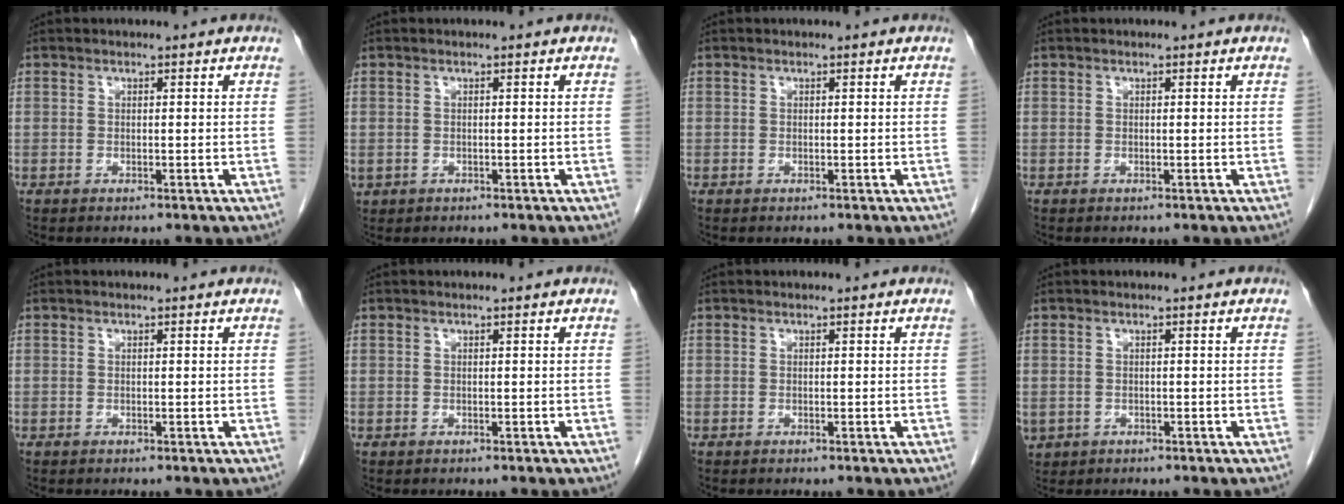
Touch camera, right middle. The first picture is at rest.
{"total": 1.1, "force": [-0.2, 1.0, 0.4], "torque": [-0.011, 0.004, 0.005]}
{"total": 0.0}
{"total": 0.0}
{"total": 0.0}
{"total": 0.0}
{"total": 0.0}
{"total": 3.0, "force": [-1.2, 2.6, 0.9], "torque": [-0.021, -0.001, -0.011]}